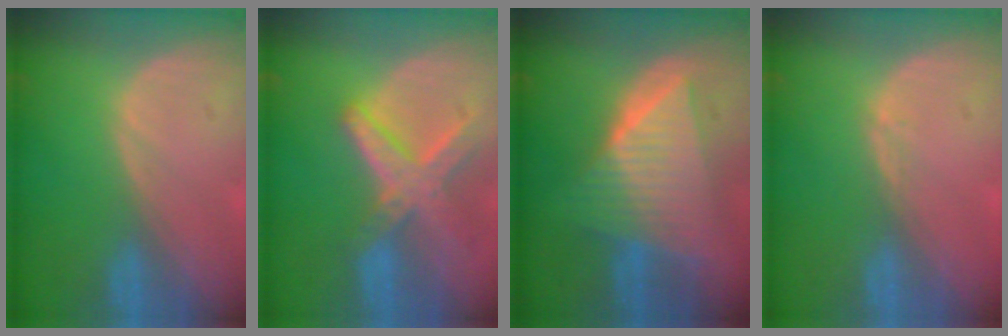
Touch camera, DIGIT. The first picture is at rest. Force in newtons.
{"total": 8.2, "press": 7.1, "slide": 4.1}
{"total": 9.6, "press": 9.6, "slide": 0.8}
{"total": 0.6, "press": 0.4, "slide": 0.4}